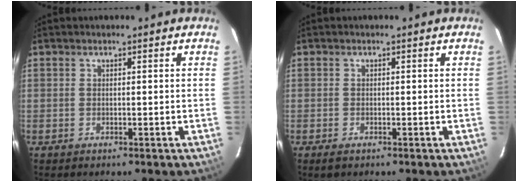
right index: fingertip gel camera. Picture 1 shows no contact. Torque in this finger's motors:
{"motor_torque": [0.18, -0.02, 0.10, 0.02]}